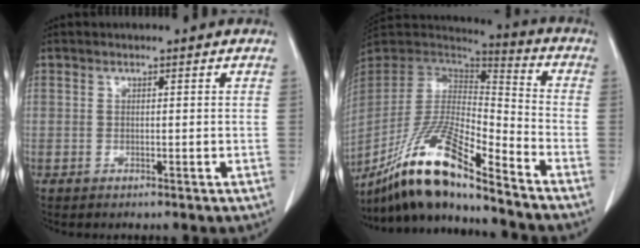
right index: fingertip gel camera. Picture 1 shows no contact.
{"total": 17.9, "force": [-13.8, 1.5, 11.3], "torque": [-0.228, -0.010, -0.260]}